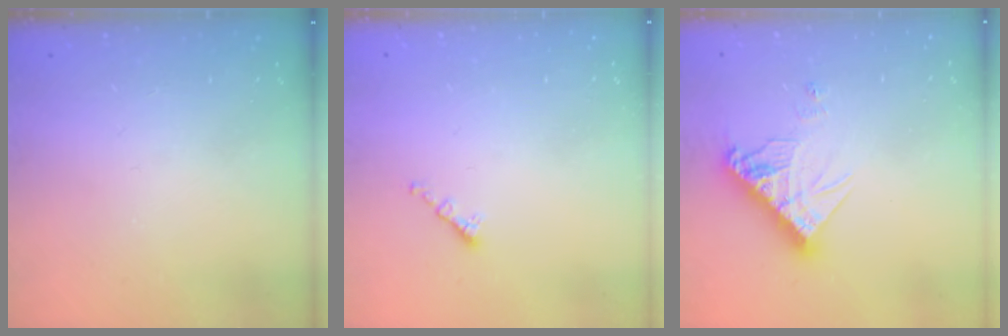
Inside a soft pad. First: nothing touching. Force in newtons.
{"total": 1.4, "press": 1.2, "slide": 0.6}
{"total": 12.1, "press": 12.0, "slide": 0.9}